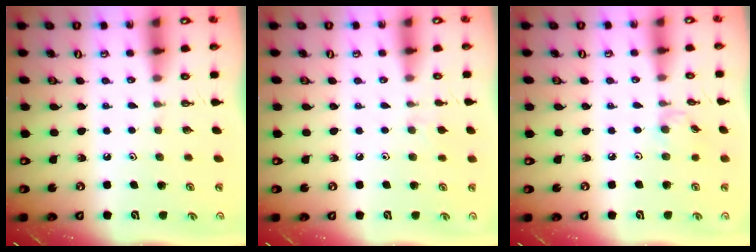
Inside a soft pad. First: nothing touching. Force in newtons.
{"total": 5.5, "press": 5.5, "slide": 0.7}
{"total": 2.3, "press": 2.3, "slide": 0.3}